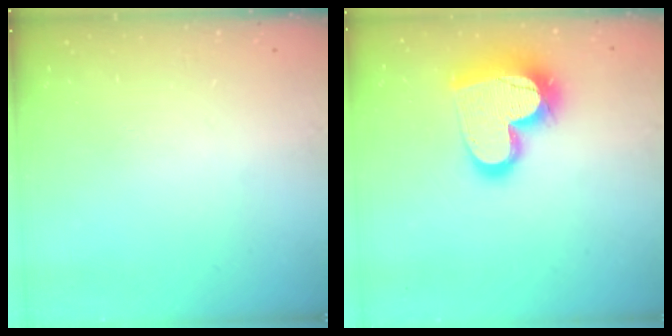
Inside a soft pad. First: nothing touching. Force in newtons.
{"total": 21.2, "press": 21.1, "slide": 1.9}